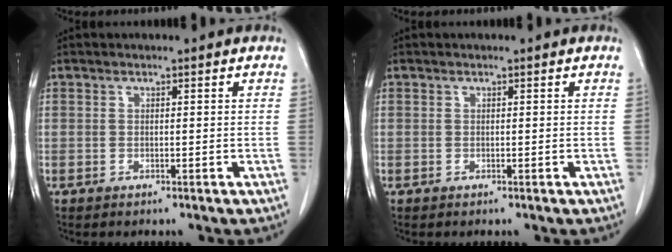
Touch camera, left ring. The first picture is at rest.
{"total": 0.0}